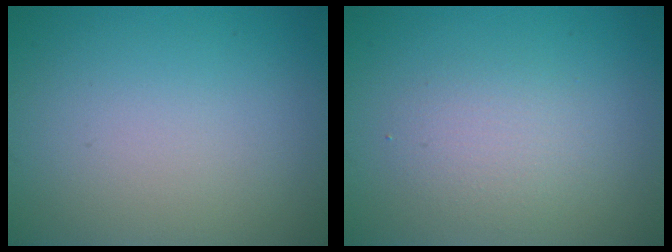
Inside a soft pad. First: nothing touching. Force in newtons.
{"total": 2.2, "press": 2.2, "slide": 0.1}